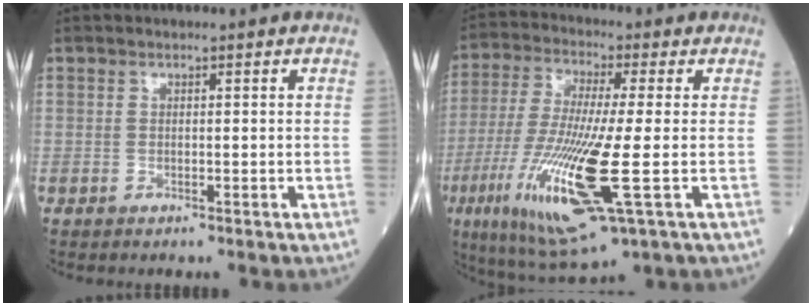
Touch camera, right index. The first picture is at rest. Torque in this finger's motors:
{"motor_torque": [1.28, -0.86, 1.06, 0.21]}